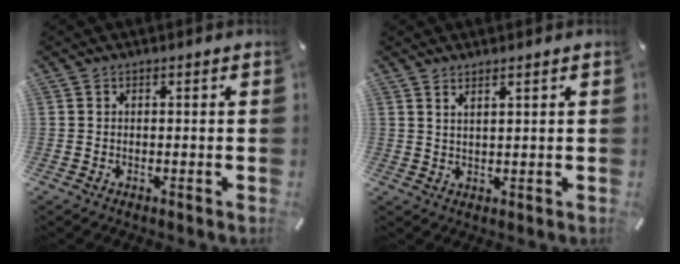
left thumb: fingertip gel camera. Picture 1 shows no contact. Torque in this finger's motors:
{"motor_torque": [0.12, -0.03, 0.06, 0.08, 0.05]}